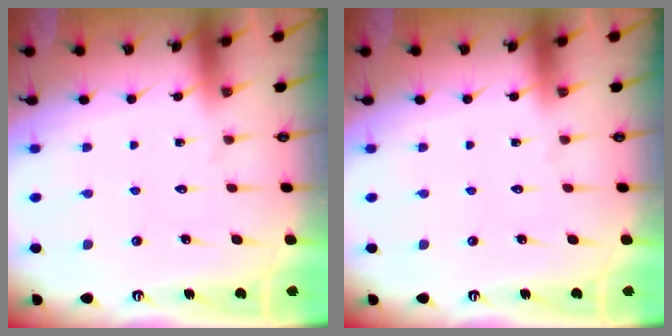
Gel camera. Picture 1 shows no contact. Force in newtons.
{"total": 0.0}